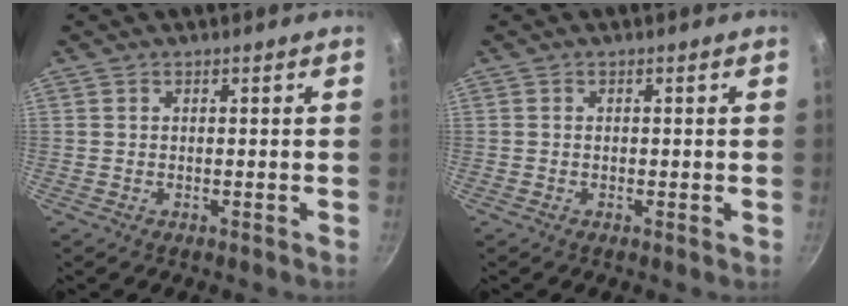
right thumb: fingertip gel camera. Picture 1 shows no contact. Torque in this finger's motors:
{"motor_torque": [2.64, 2.21, 0.41, -0.12, 0.07]}